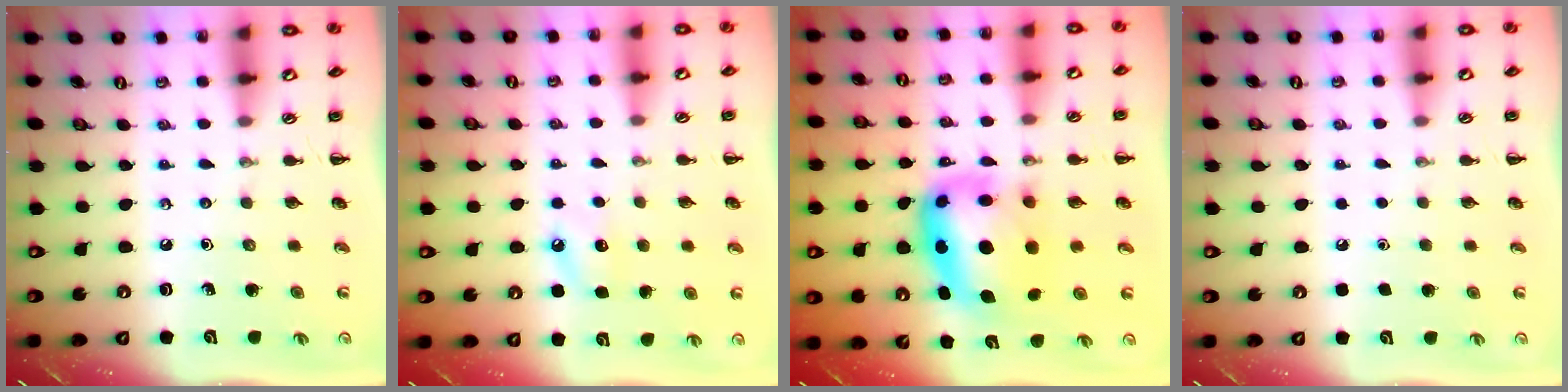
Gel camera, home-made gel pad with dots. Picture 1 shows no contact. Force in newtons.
{"total": 6.5, "press": 6.2, "slide": 1.9}
{"total": 12.0, "press": 11.6, "slide": 3.2}
{"total": 1.5, "press": 1.5, "slide": 0.1}